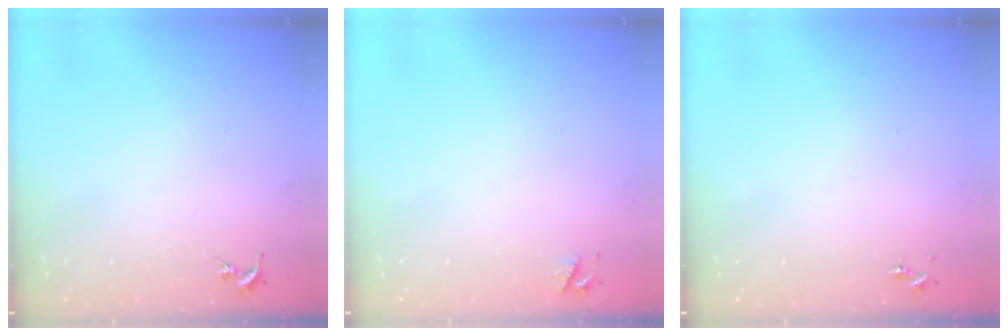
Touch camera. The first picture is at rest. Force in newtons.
{"total": 3.6, "press": 3.5, "slide": 0.6}
{"total": 0.0}